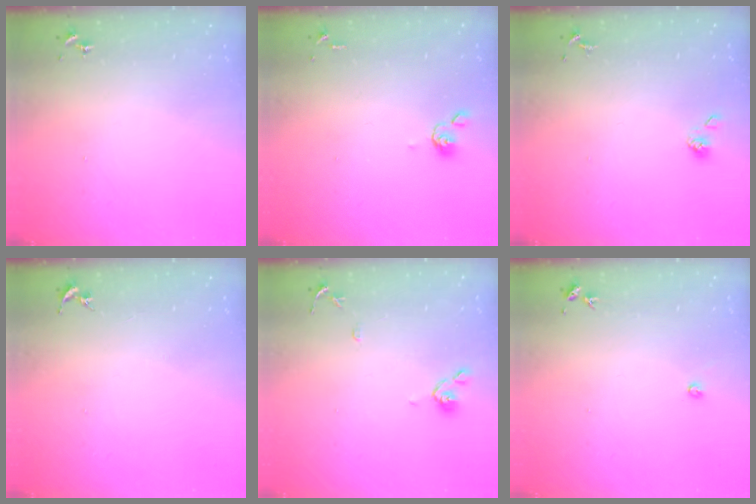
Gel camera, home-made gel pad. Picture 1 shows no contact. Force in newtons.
{"total": 4.9, "press": 4.8, "slide": 0.9}
{"total": 4.2, "press": 4.0, "slide": 1.1}
{"total": 0.0}
{"total": 8.6, "press": 8.6, "slide": 0.7}
{"total": 2.4, "press": 2.4, "slide": 0.3}